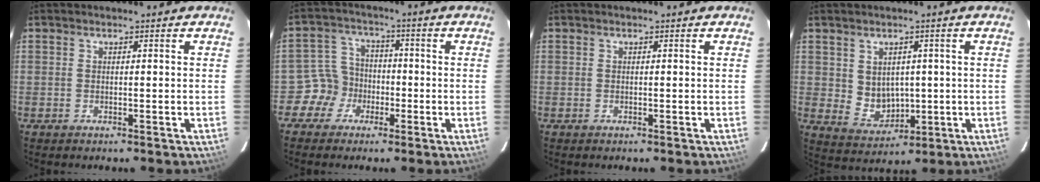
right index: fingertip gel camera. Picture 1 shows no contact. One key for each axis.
{"total": 5.9, "fx": -2.8, "fy": 5.1, "fz": 0.3, "tx": -0.010, "ty": 0.027, "tz": -0.055}
{"total": 0.0}
{"total": 6.1, "fx": 0.8, "fy": 5.4, "fz": 2.8, "tx": -0.053, "ty": -0.002, "tz": 0.036}